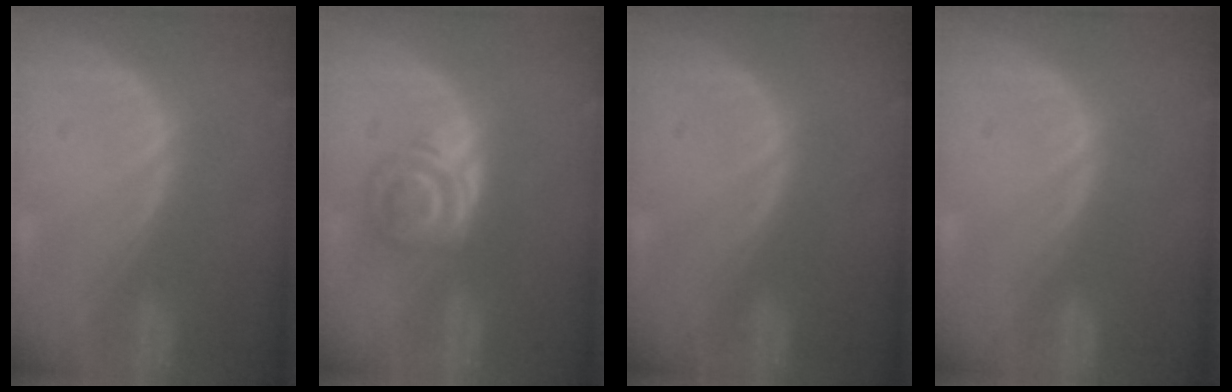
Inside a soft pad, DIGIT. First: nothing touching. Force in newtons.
{"total": 5.3, "press": 5.0, "slide": 1.7}
{"total": 0.0}
{"total": 0.0}